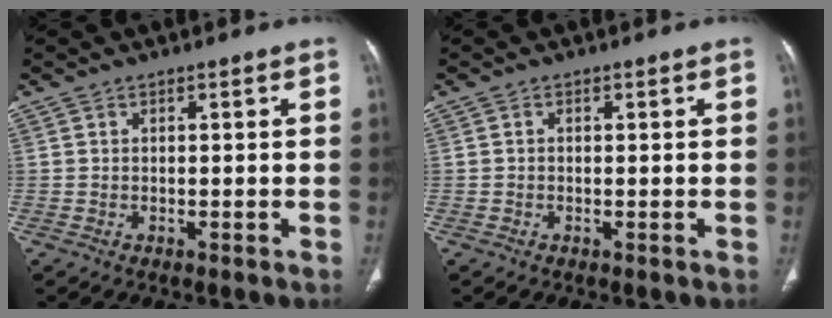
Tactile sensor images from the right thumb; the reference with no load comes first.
{"total": 0.0}